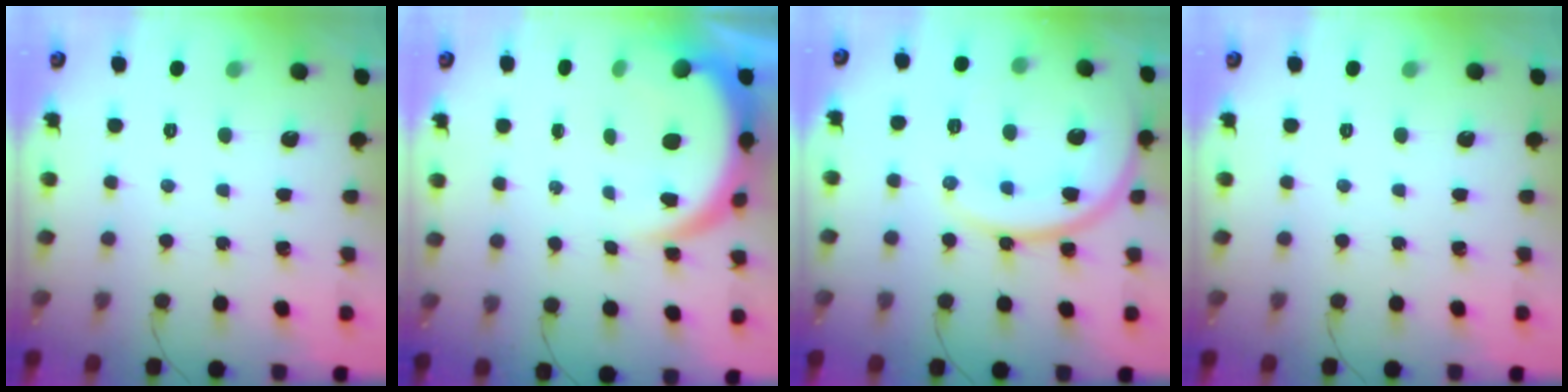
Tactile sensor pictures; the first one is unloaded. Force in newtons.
{"total": 8.4, "press": 8.4, "slide": 1.0}
{"total": 16.5, "press": 16.5, "slide": 1.0}
{"total": 0.0}